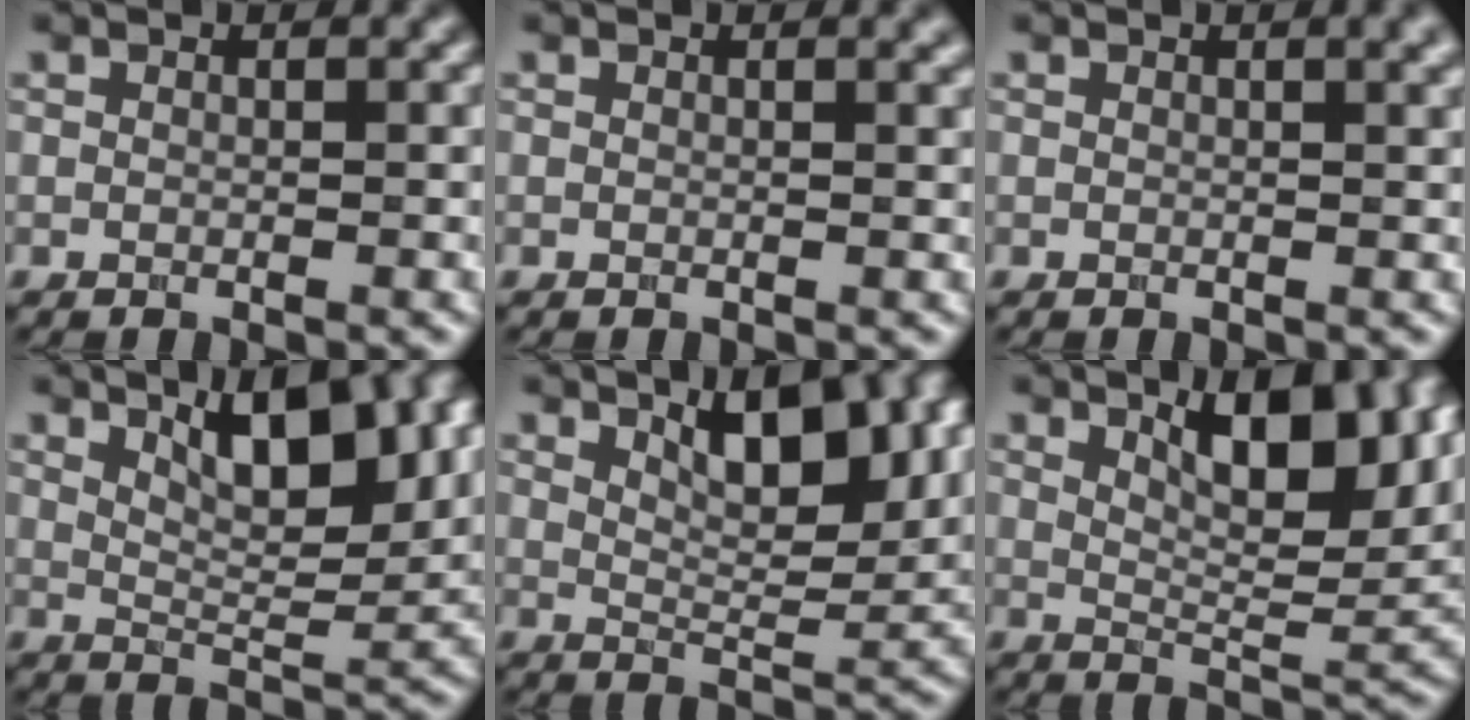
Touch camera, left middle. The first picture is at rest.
{"total": 0.9, "force": [0.6, 0.3, 0.6], "torque": [-0.002, 0.004, 0.007]}
{"total": 2.2, "force": [1.1, 0.7, 1.8], "torque": [-0.013, 0.005, 0.009]}
{"total": 7.2, "force": [3.6, 2.4, 5.7], "torque": [-0.089, -0.003, 0.059]}
{"total": 6.4, "force": [3.2, 2.4, 5.0], "torque": [-0.077, -0.005, 0.049]}
{"total": 8.5, "force": [4.0, 3.0, 6.8], "torque": [-0.103, -0.002, 0.069]}